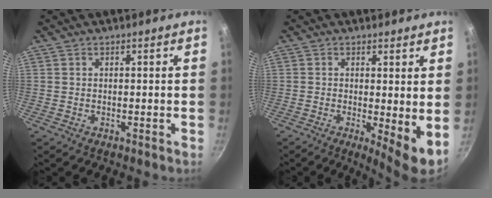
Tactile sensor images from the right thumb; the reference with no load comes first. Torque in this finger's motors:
{"motor_torque": [-0.34, 0.24, -0.05, -0.24, 0.03]}